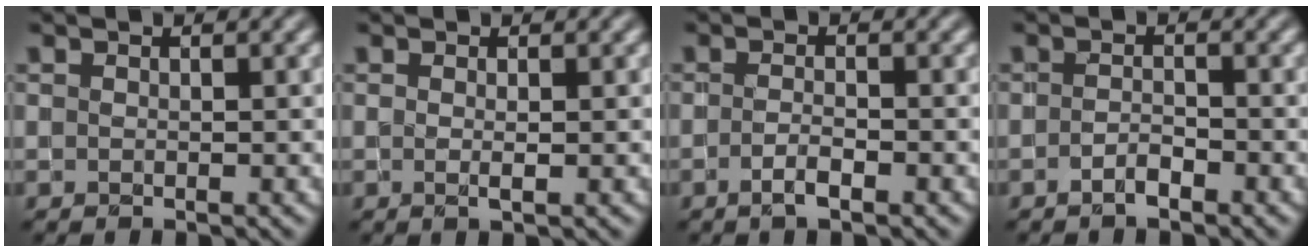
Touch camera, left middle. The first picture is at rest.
{"total": 0.9, "force": [0.0, 0.2, 0.9], "torque": [-0.018, -0.003, 0.000]}
{"total": 1.8, "force": [-0.9, 0.4, 1.5], "torque": [-0.027, -0.001, -0.019]}
{"total": 1.3, "force": [-0.9, 0.3, 0.8], "torque": [-0.017, 0.001, -0.019]}